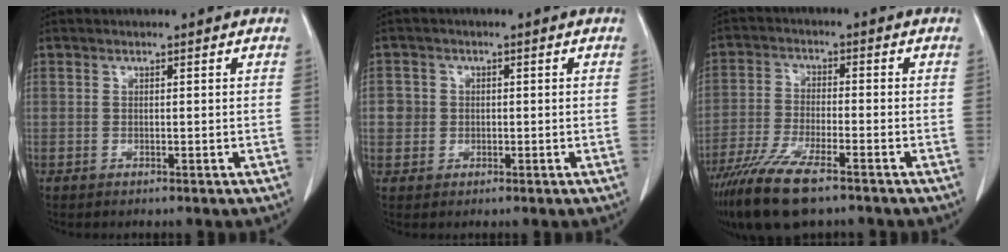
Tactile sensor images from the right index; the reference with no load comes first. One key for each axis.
{"total": 2.7, "fx": 0.1, "fy": 2.7, "fz": 0.4, "tx": 0.006, "ty": 0.010, "tz": 0.004}
{"total": 11.3, "fx": -8.0, "fy": 2.3, "fz": 7.6, "tx": -0.146, "ty": -0.027, "tz": -0.141}